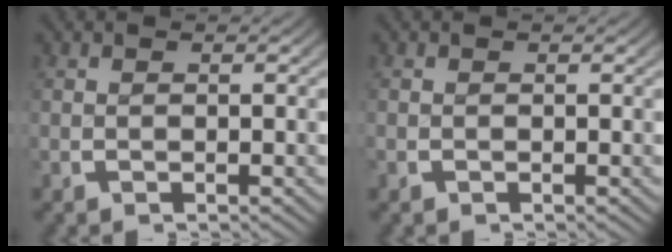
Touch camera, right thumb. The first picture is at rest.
{"total": 0.6, "force": [-0.2, 0.2, -0.5], "torque": [0.008, -0.009, -0.001]}